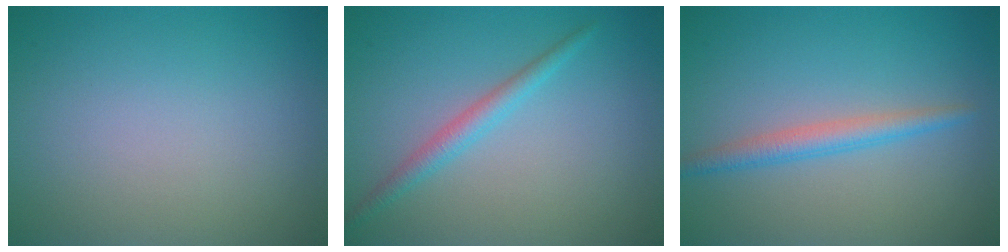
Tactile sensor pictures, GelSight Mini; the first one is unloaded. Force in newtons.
{"total": 2.0, "press": 2.0, "slide": 0.0}
{"total": 2.3, "press": 2.3, "slide": 0.1}